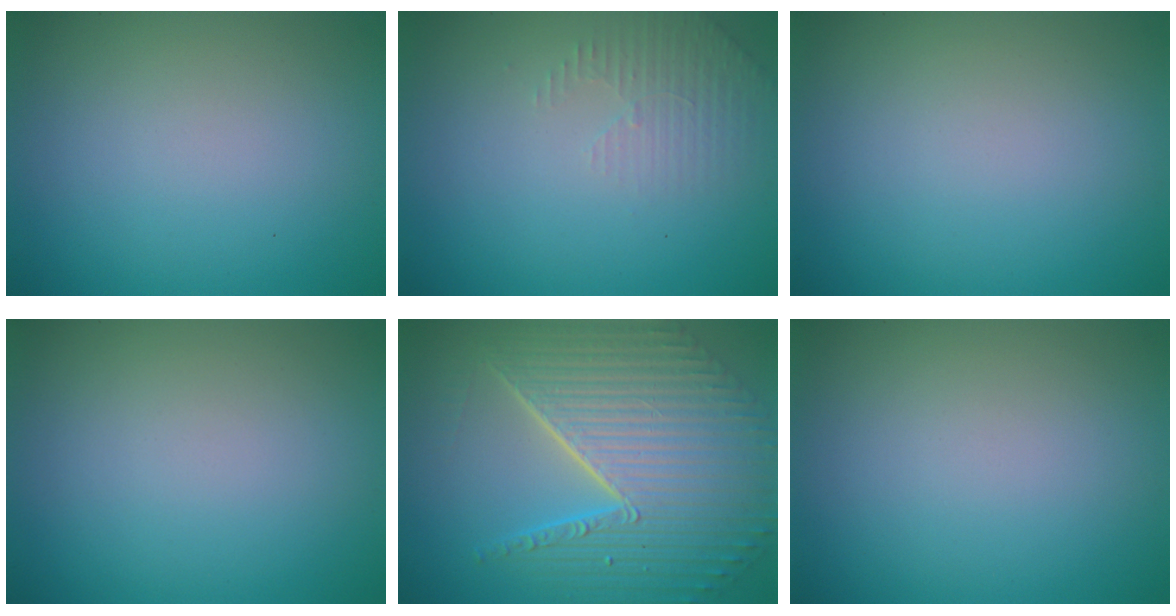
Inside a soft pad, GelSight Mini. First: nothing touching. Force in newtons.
{"total": 1.9, "press": 1.8, "slide": 0.6}
{"total": 0.0}
{"total": 0.0}
{"total": 10.9, "press": 7.1, "slide": 8.3}
{"total": 0.0}